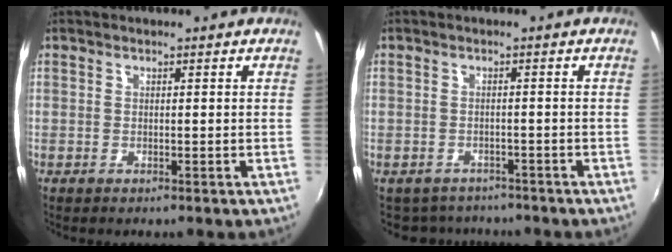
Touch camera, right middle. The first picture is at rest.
{"total": 6.3, "force": [-5.7, 2.5, 0.8], "torque": [-0.029, -0.001, -0.086]}